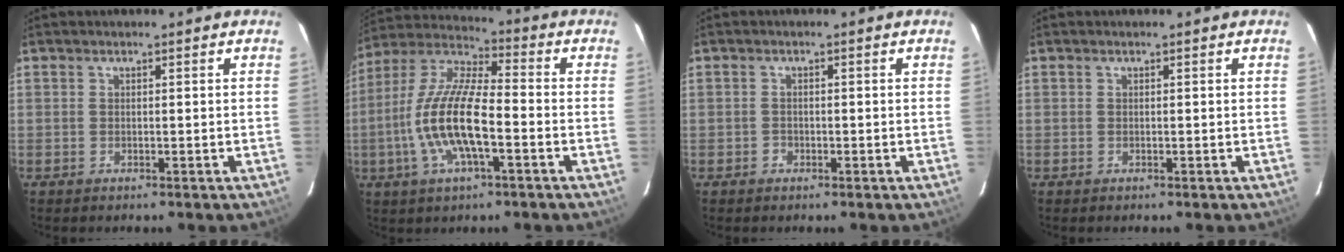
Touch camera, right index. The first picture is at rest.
{"total": 15.3, "force": [-4.2, 4.6, 14.0], "torque": [-0.283, -0.003, -0.086]}
{"total": 1.3, "force": [-0.7, 1.1, 0.0], "torque": [0.001, 0.005, -0.010]}
{"total": 0.0}